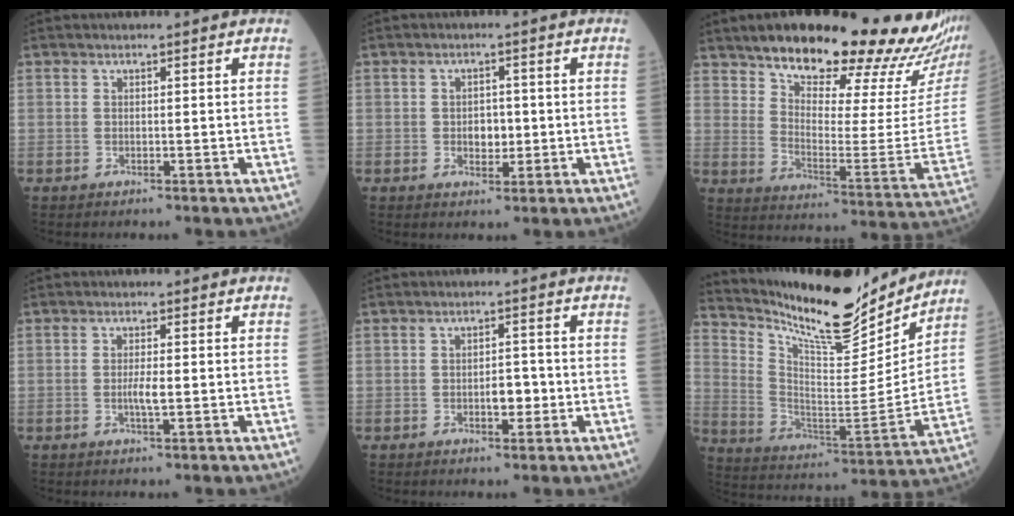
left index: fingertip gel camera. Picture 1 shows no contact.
{"total": 3.1, "force": [-0.6, 2.0, 2.3], "torque": [-0.030, 0.000, -0.007]}
{"total": 26.0, "force": [22.0, 3.0, 13.6], "torque": [-0.195, -0.067, 0.284]}
{"total": 2.3, "force": [-0.6, 0.3, 2.2], "torque": [-0.044, -0.004, -0.011]}
{"total": 3.2, "force": [-1.1, 1.5, 2.6], "torque": [-0.034, 0.002, -0.016]}
{"total": 19.7, "force": [17.6, 3.6, 7.9], "torque": [-0.151, -0.035, 0.281]}